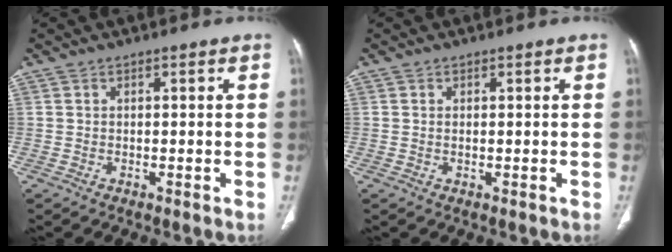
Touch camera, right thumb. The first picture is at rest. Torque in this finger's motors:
{"motor_torque": [-0.20, 0.30, 0.05, 0.37, -0.05]}